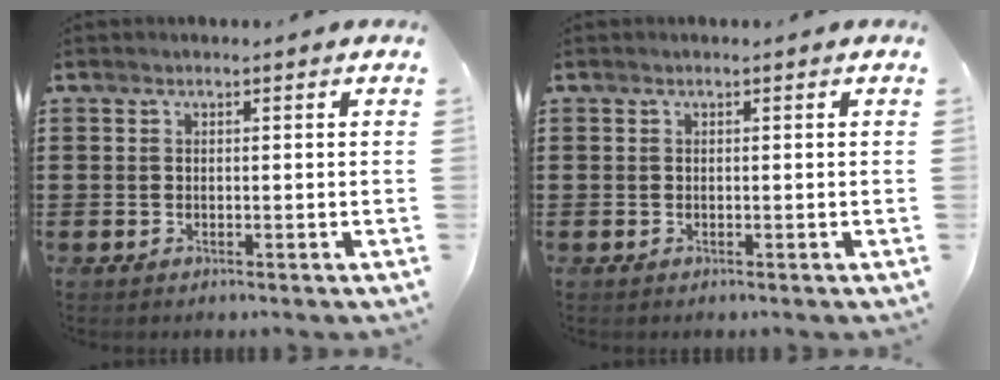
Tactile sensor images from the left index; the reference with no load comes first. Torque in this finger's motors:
{"motor_torque": [-0.01, -0.01, 0.00, 0.00]}